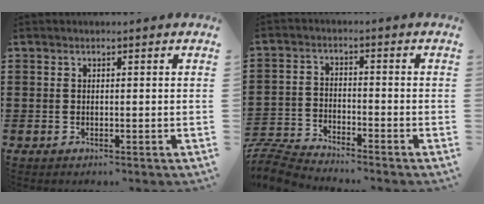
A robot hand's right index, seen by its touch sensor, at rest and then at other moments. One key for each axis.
{"total": 6.2, "fx": -6.1, "fy": 0.6, "fz": 0.9, "tx": -0.044, "ty": -0.001, "tz": -0.130}